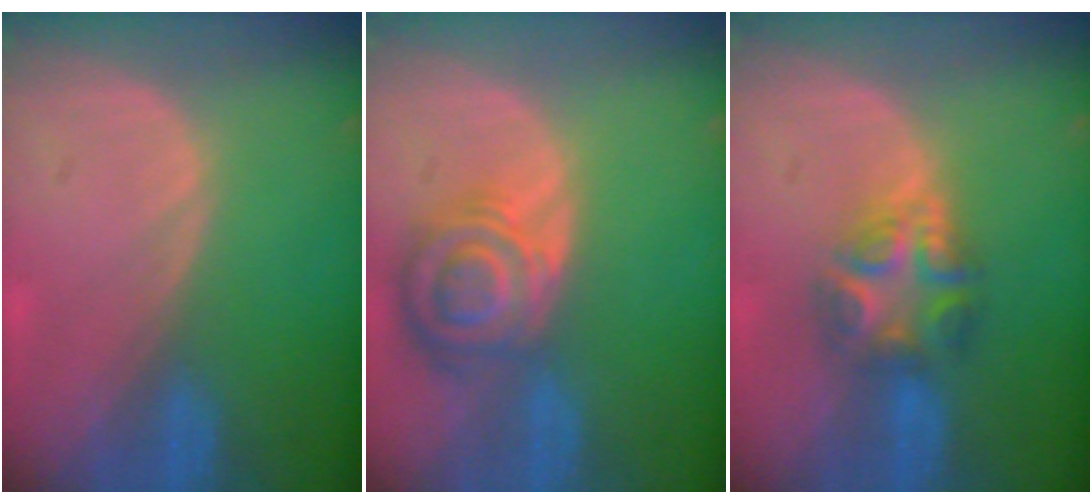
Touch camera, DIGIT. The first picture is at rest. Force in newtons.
{"total": 8.2, "press": 7.2, "slide": 3.9}
{"total": 6.5, "press": 6.1, "slide": 2.3}